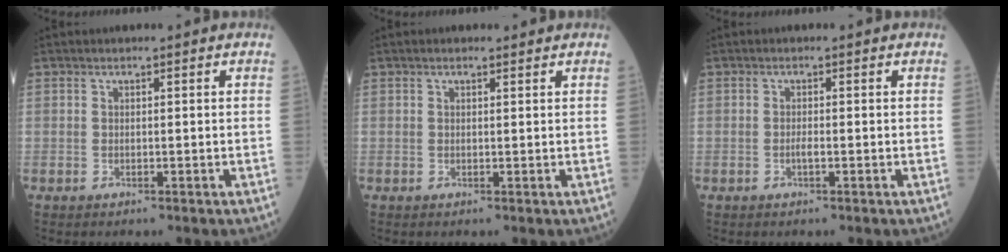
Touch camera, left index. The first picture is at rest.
{"total": 1.0, "force": [0.8, 0.4, 0.5], "torque": [-0.017, 0.009, 0.011]}
{"total": 0.9, "force": [-0.4, 0.1, 0.9], "torque": [-0.018, 0.000, -0.007]}